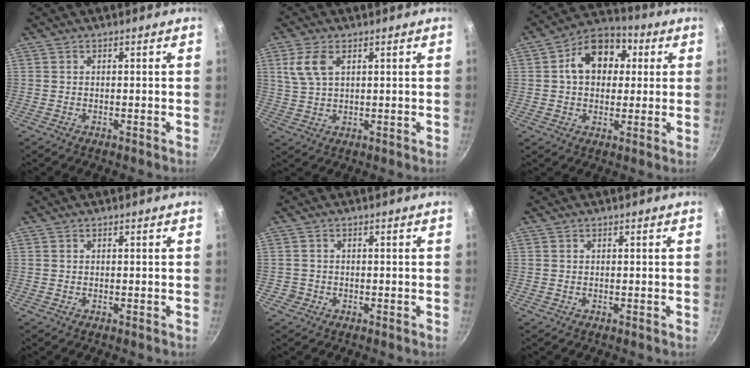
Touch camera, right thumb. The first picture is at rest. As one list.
[{"total": 5.9, "force": [2.3, 3.2, 4.4], "torque": [-0.090, -0.001, 0.049]}, {"total": 13.1, "force": [2.8, 9.7, 8.2], "torque": [-0.088, 0.019, 0.026]}, {"total": 0.0}, {"total": 1.4, "force": [-0.6, 1.3, 0.2], "torque": [0.002, 0.008, -0.007]}, {"total": 0.0}]